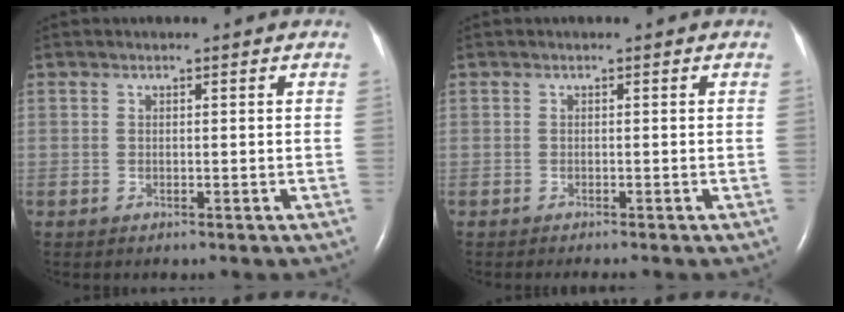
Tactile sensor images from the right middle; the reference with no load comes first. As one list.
[{"total": 1.6, "force": [-1.3, -0.2, 0.8], "torque": [-0.008, 0.000, -0.016]}]